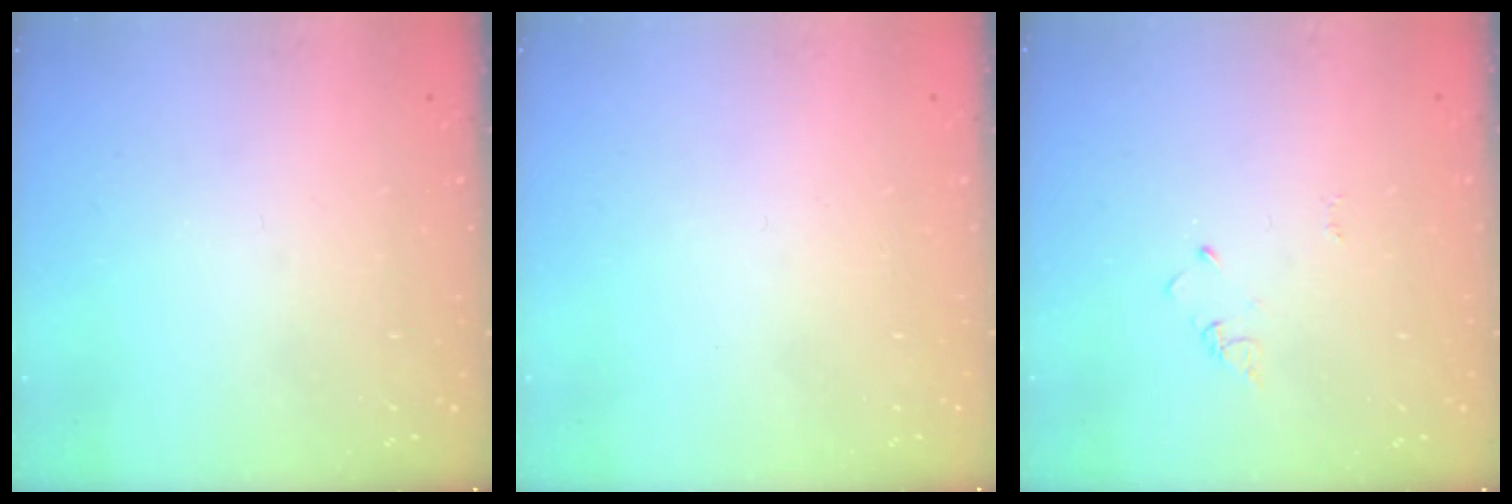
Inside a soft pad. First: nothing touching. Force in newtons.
{"total": 1.8, "press": 1.7, "slide": 0.1}
{"total": 2.4, "press": 2.4, "slide": 0.3}